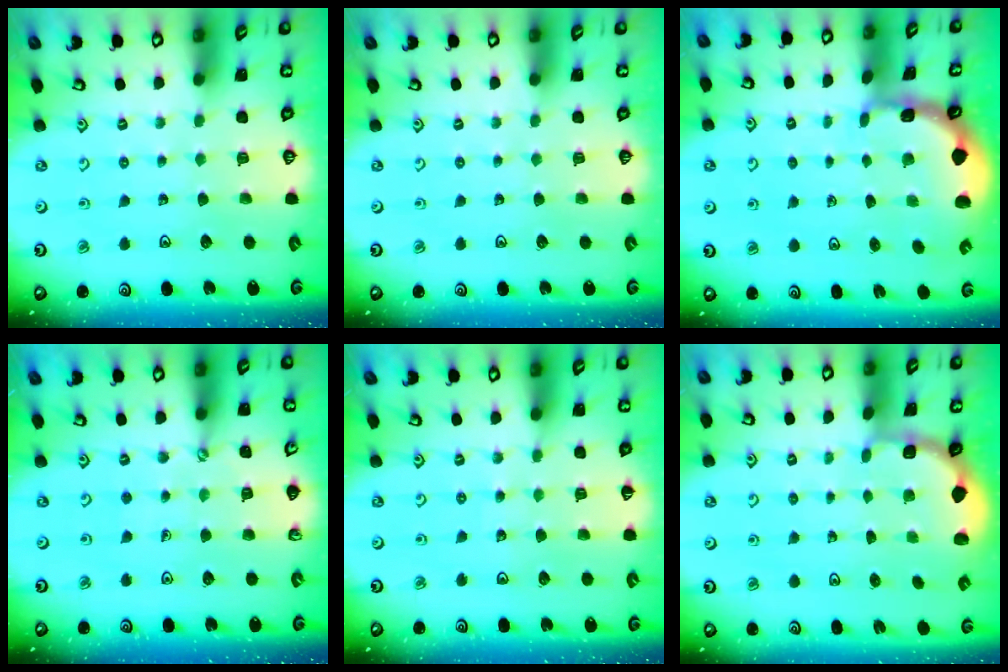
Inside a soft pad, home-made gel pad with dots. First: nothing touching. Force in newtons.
{"total": 0.0}
{"total": 1.3, "press": 1.3, "slide": 0.2}
{"total": 1.6, "press": 1.6, "slide": 0.5}
{"total": 3.9, "press": 3.8, "slide": 0.9}
{"total": 1.8, "press": 1.7, "slide": 0.7}